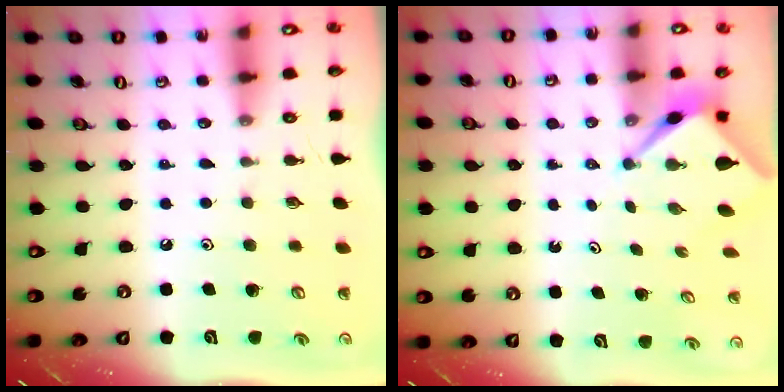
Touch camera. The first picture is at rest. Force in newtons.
{"total": 2.7, "press": 2.7, "slide": 0.1}